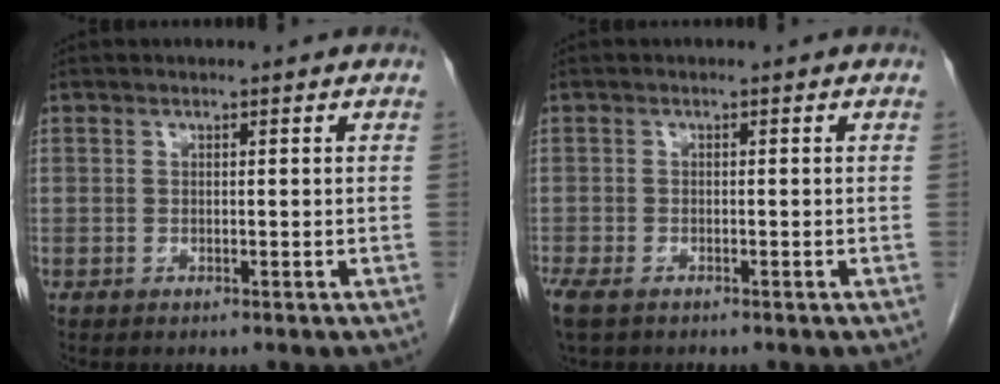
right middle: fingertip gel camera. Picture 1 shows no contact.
{"total": 4.9, "force": [-3.4, 2.1, 2.8], "torque": [-0.068, -0.016, -0.057]}